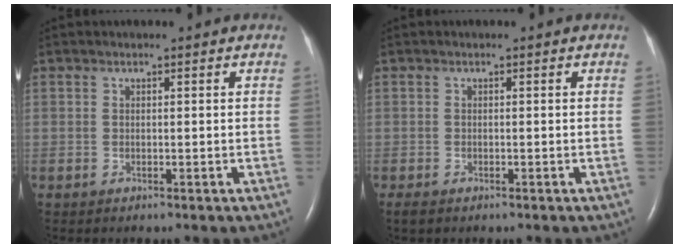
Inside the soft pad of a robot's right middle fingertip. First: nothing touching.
{"total": 1.2, "force": [-0.8, 0.6, 0.7], "torque": [-0.015, -0.003, -0.010]}